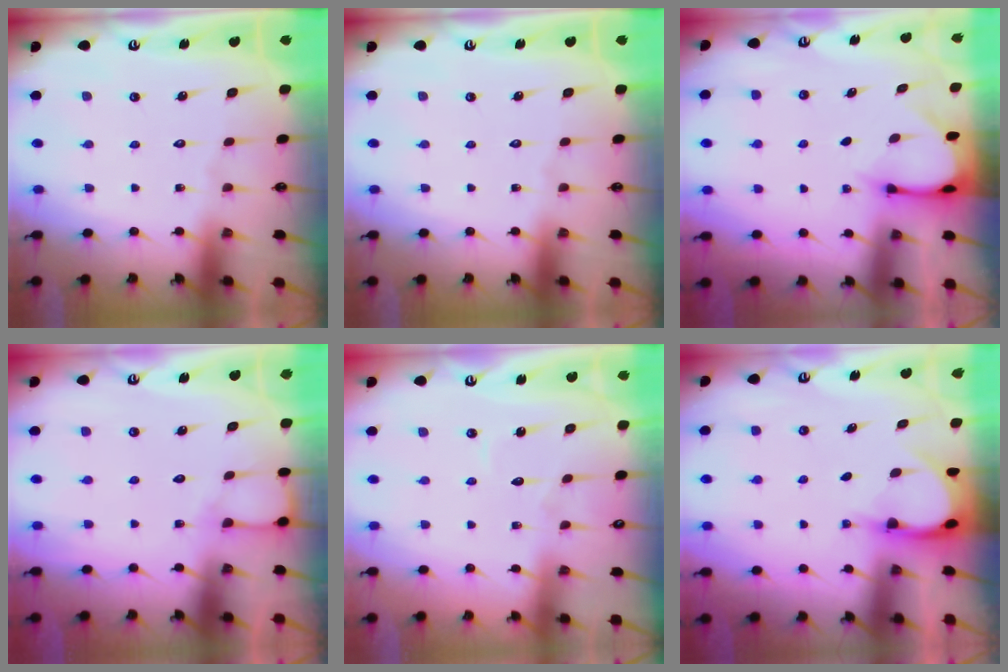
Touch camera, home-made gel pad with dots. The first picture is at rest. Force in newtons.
{"total": 0.0}
{"total": 3.0, "press": 3.0, "slide": 0.2}
{"total": 3.5, "press": 3.4, "slide": 0.4}
{"total": 2.8, "press": 2.8, "slide": 0.0}
{"total": 3.7, "press": 3.7, "slide": 0.3}